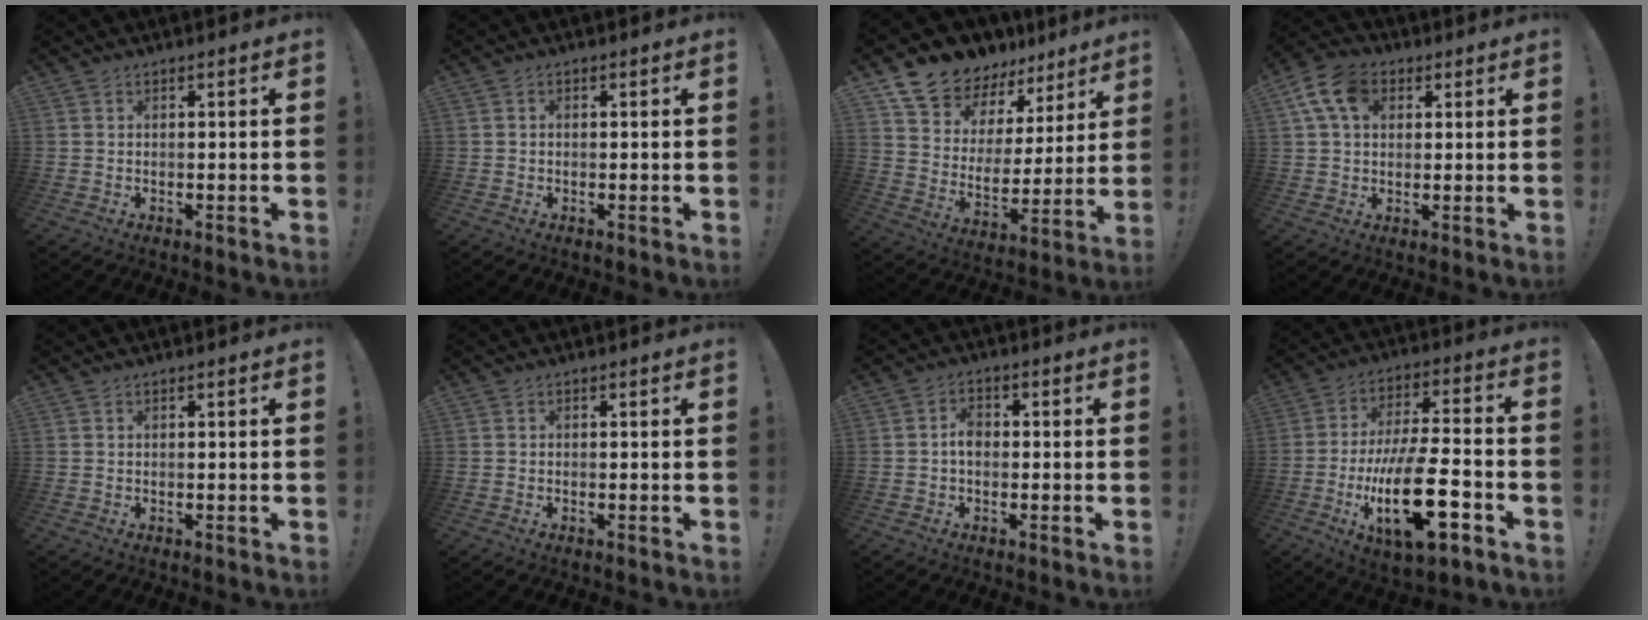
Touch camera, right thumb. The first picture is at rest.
{"total": 0.6, "force": [-0.2, 0.5, 0.2], "torque": [-0.008, 0.002, -0.004]}
{"total": 12.1, "force": [10.5, 5.6, 2.3], "torque": [-0.058, -0.091, 0.190]}
{"total": 11.4, "force": [4.0, 7.7, 7.3], "torque": [-0.148, 0.004, 0.078]}
{"total": 0.0}
{"total": 0.0}
{"total": 3.8, "force": [-0.5, 2.5, 2.8], "torque": [-0.045, 0.007, -0.011]}
{"total": 22.1, "force": [-7.2, 8.2, 19.2], "torque": [-0.339, 0.025, -0.113]}